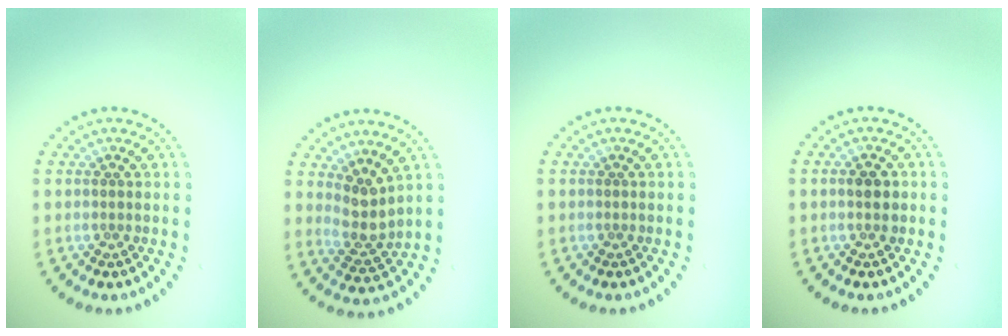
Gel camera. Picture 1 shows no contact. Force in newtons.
{"total": 2.9, "press": 2.3, "slide": 1.8}
{"total": 0.0}
{"total": 2.0, "press": 2.0, "slide": 0.2}